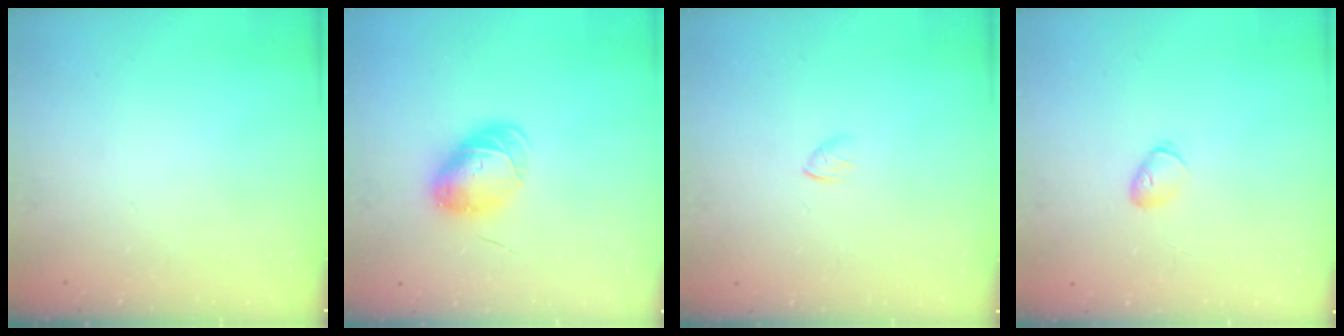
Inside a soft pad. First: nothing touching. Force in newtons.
{"total": 9.1, "press": 8.9, "slide": 1.9}
{"total": 1.3, "press": 1.2, "slide": 0.4}
{"total": 5.0, "press": 4.9, "slide": 1.2}